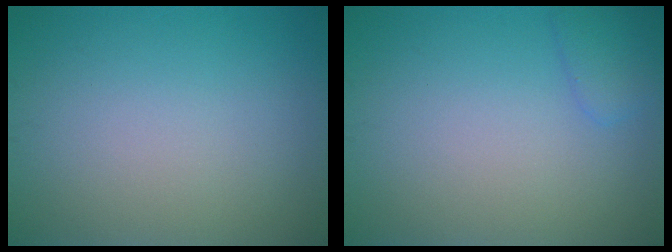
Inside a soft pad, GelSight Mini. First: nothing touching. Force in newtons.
{"total": 1.5, "press": 1.5, "slide": 0.2}